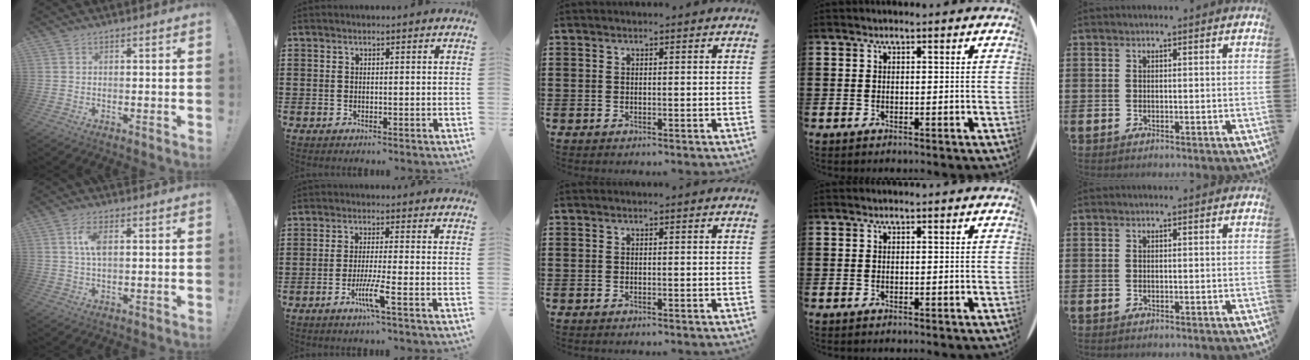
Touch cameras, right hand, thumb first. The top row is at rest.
{"thumb": {"total": 5.8, "force": [1.3, 2.5, 5.1], "torque": [-0.092, -0.001, 0.018]}, "index": {"total": 5.1, "force": [-2.6, -0.3, 4.4], "torque": [-0.086, -0.015, -0.049]}}